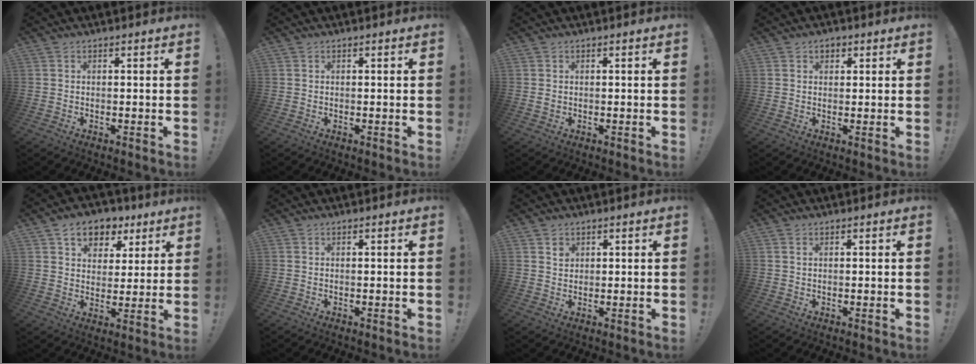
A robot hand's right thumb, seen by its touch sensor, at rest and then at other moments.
{"total": 0.0}
{"total": 0.8, "force": [0.2, 0.7, 0.4], "torque": [-0.006, 0.003, 0.002]}
{"total": 1.9, "force": [0.8, 1.5, 0.8], "torque": [-0.003, -0.003, 0.012]}
{"total": 9.7, "force": [5.4, 7.1, 3.9], "torque": [-0.051, -0.030, 0.103]}
{"total": 0.0}
{"total": 2.0, "force": [1.1, 1.6, 0.4], "torque": [0.013, -0.009, 0.016]}
{"total": 0.7, "force": [0.4, 0.4, 0.5], "torque": [-0.004, -0.002, 0.006]}